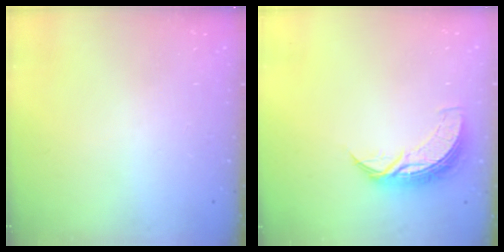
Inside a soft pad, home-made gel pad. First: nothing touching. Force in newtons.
{"total": 8.2, "press": 8.2, "slide": 0.7}